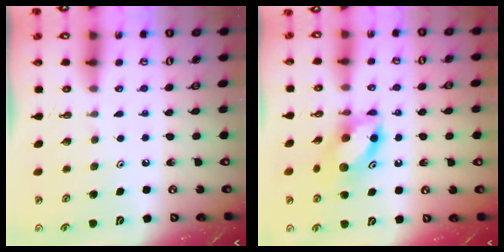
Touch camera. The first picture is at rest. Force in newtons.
{"total": 11.2, "press": 11.1, "slide": 1.6}